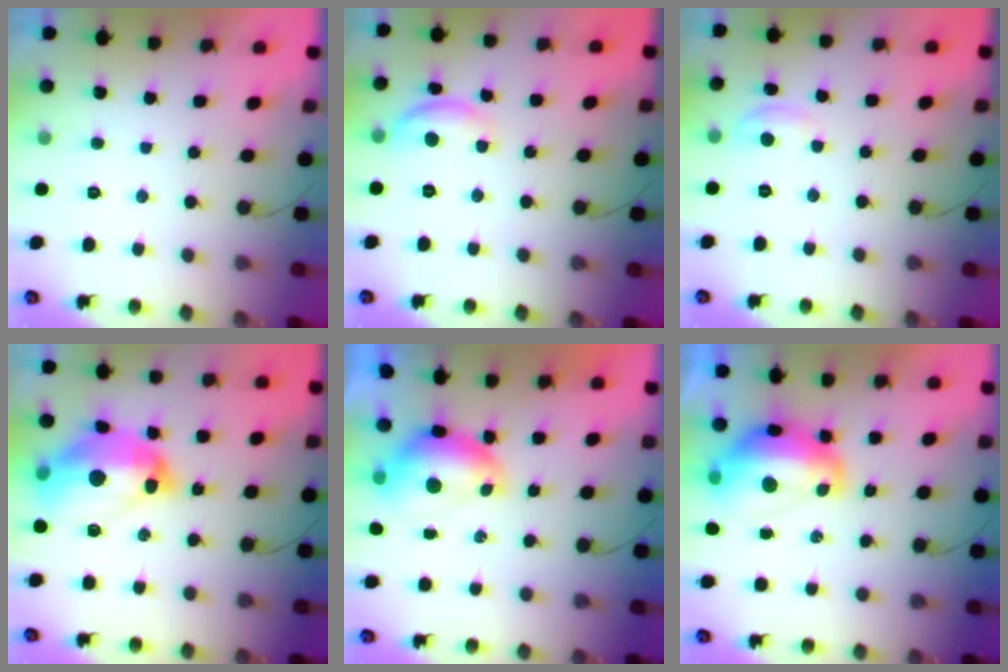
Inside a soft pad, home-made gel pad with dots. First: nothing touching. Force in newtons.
{"total": 8.6, "press": 8.6, "slide": 0.3}
{"total": 2.9, "press": 2.9, "slide": 0.2}
{"total": 16.6, "press": 16.5, "slide": 1.7}
{"total": 7.7, "press": 7.7, "slide": 0.8}
{"total": 14.6, "press": 14.5, "slide": 1.6}